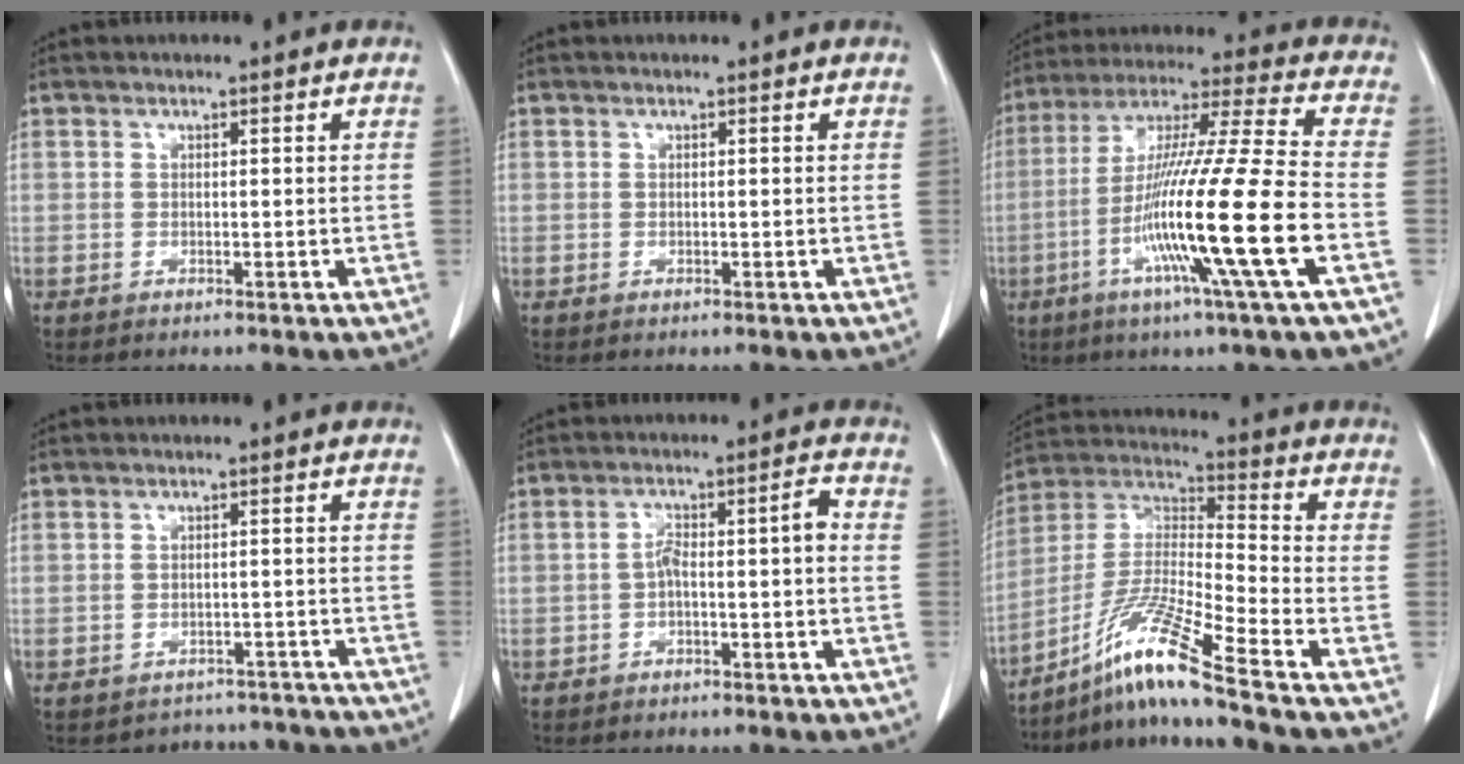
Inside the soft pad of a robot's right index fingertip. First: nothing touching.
{"total": 0.0}
{"total": 19.4, "force": [-6.2, -1.7, 18.4], "torque": [-0.355, -0.024, -0.125]}
{"total": 7.2, "force": [-6.6, 2.8, -1.1], "torque": [0.028, 0.037, -0.069]}
{"total": 4.5, "force": [-1.4, 0.7, 4.2], "torque": [-0.071, 0.026, -0.020]}
{"total": 13.2, "force": [-9.6, -1.9, 8.8], "torque": [-0.192, -0.012, -0.182]}